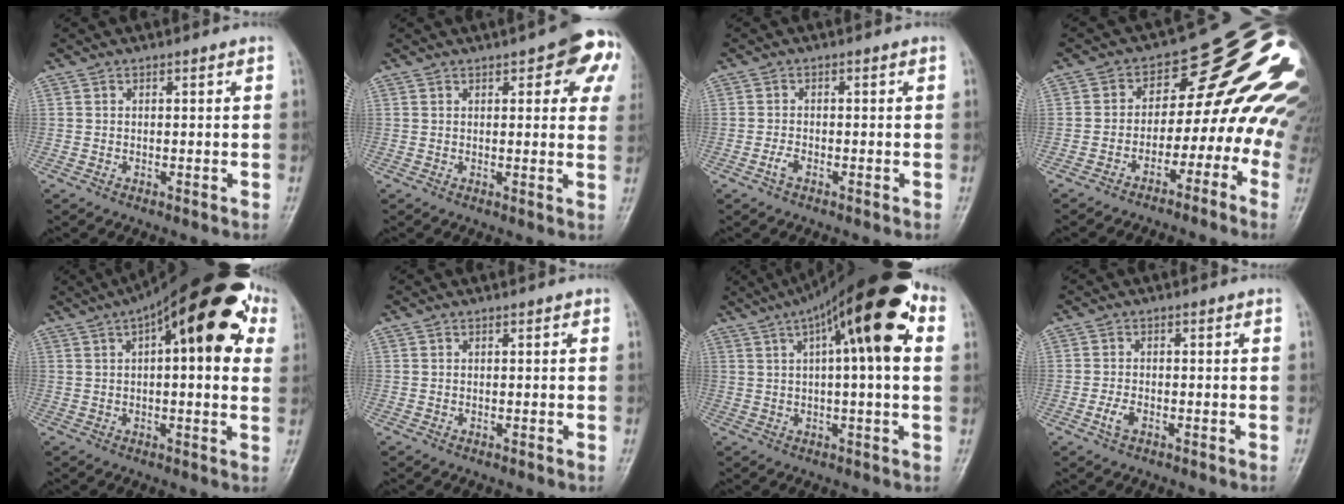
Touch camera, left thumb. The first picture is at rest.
{"total": 12.4, "force": [5.4, 4.7, 10.2], "torque": [-0.083, -0.011, 0.053]}
{"total": 1.8, "force": [-0.9, 0.9, 1.3], "torque": [-0.024, 0.003, -0.020]}
{"total": 20.3, "force": [-3.6, 12.7, 15.4], "torque": [-0.153, 0.098, -0.053]}
{"total": 23.2, "force": [8.1, 8.4, 20.0], "torque": [-0.276, 0.030, 0.109]}
{"total": 0.5, "force": [0.2, 0.3, 0.4], "torque": [0.000, 0.002, 0.001]}
{"total": 20.8, "force": [6.9, 5.9, 18.8], "torque": [-0.283, 0.034, 0.097]}
{"total": 2.5, "force": [-1.0, 1.3, 1.9], "torque": [-0.038, 0.004, -0.023]}